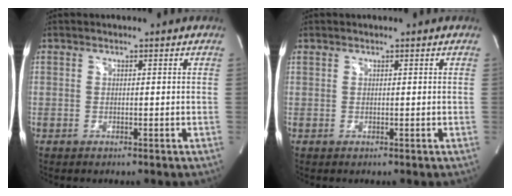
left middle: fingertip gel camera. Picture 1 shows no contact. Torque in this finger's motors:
{"motor_torque": [1.10, -1.04, 0.56, 0.12]}